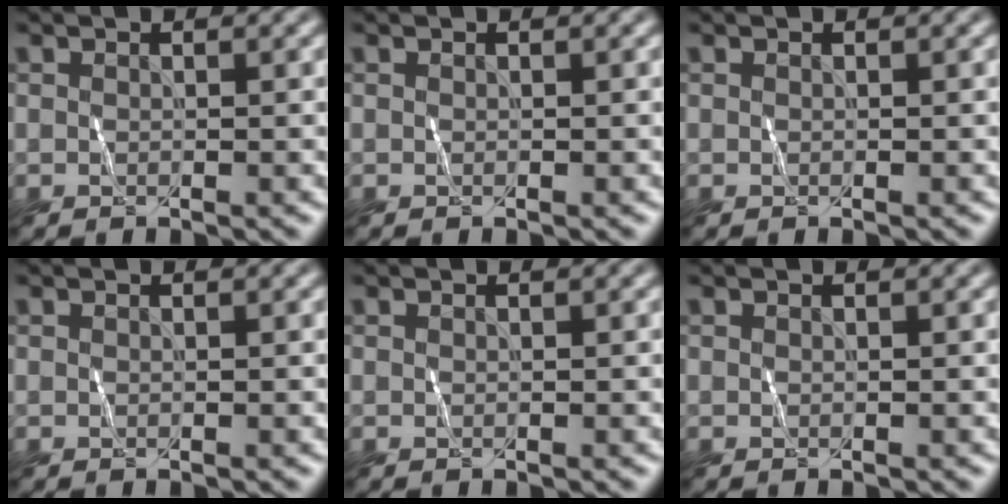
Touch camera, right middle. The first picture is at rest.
{"total": 0.0}
{"total": 0.0}
{"total": 0.0}
{"total": 0.0}
{"total": 0.0}